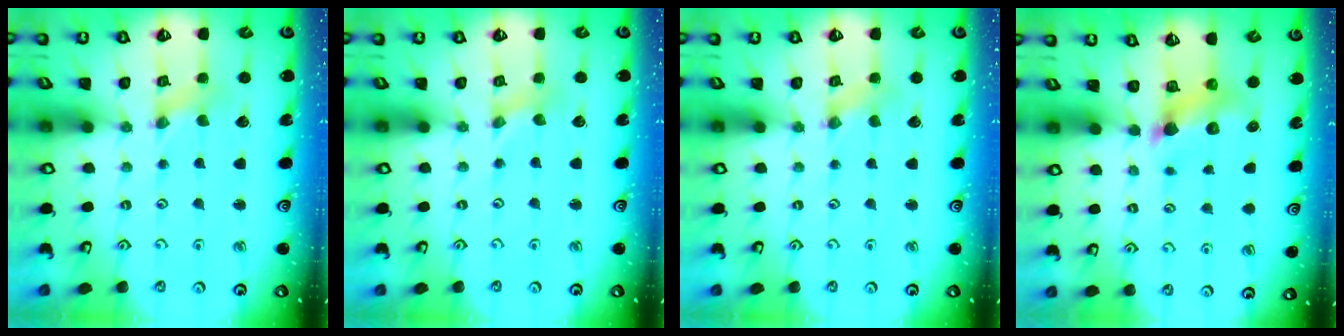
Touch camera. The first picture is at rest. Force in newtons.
{"total": 0.0}
{"total": 1.0, "press": 1.0, "slide": 0.2}
{"total": 7.2, "press": 7.2, "slide": 0.6}